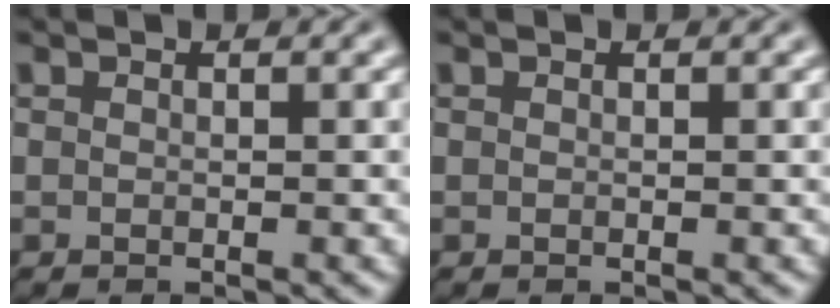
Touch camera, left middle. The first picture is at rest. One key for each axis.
{"total": 0.0}